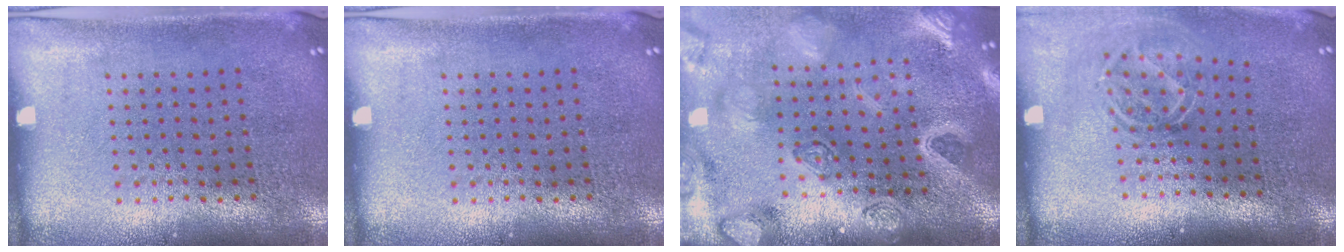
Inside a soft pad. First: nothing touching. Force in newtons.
{"total": 0.0}
{"total": 3.7, "press": 3.0, "slide": 2.1}
{"total": 1.7, "press": 1.1, "slide": 1.3}